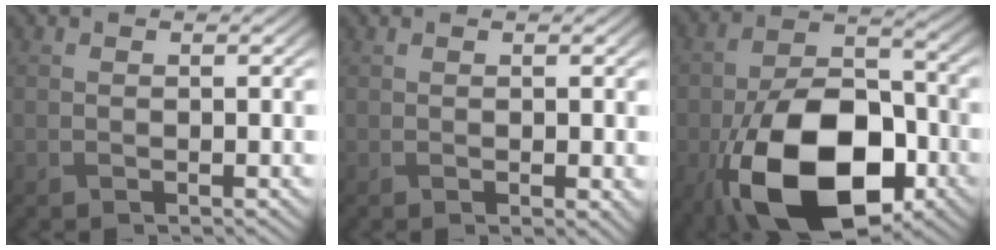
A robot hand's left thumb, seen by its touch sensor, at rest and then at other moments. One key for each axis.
{"total": 0.7, "fx": 0.1, "fy": 0.1, "fz": 0.7, "tx": -0.011, "ty": -0.001, "tz": 0.005}
{"total": 17.9, "fx": -7.7, "fy": 10.0, "fz": 12.7, "tx": -0.227, "ty": -0.027, "tz": -0.136}